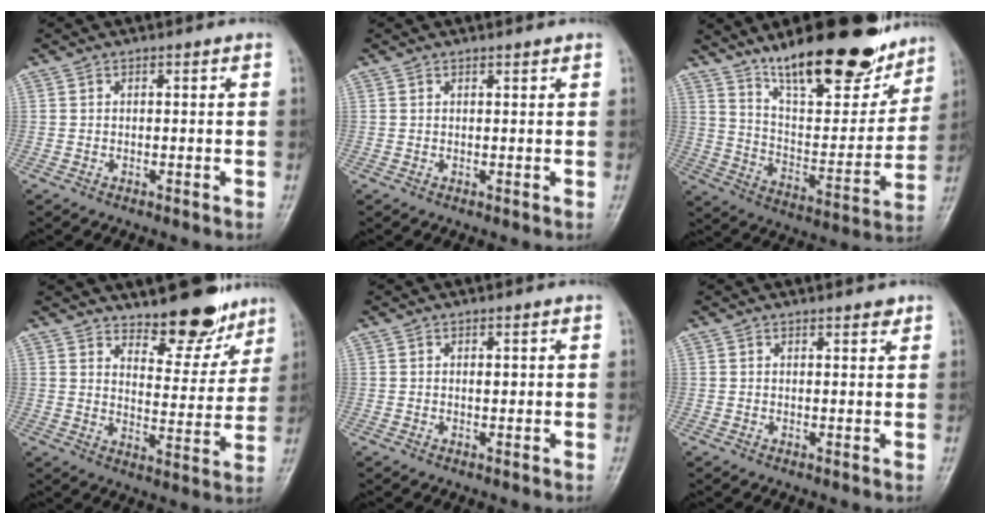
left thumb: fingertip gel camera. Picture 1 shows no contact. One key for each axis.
{"total": 0.6, "fx": 0.5, "fy": 0.1, "fz": 0.3, "tx": -0.006, "ty": -0.004, "tz": 0.008}
{"total": 23.9, "fx": 17.1, "fy": 8.0, "fz": 14.6, "tx": -0.172, "ty": -0.084, "tz": 0.275}
{"total": 11.4, "fx": 9.2, "fy": 4.4, "fz": 5.1, "tx": -0.032, "ty": -0.071, "tz": 0.140}
{"total": 0.8, "fx": 0.2, "fy": 0.5, "fz": 0.7, "tx": -0.007, "ty": 0.000, "tz": 0.003}
{"total": 1.7, "fx": 1.3, "fy": 0.6, "fz": 0.9, "tx": -0.005, "ty": -0.007, "tz": 0.017}